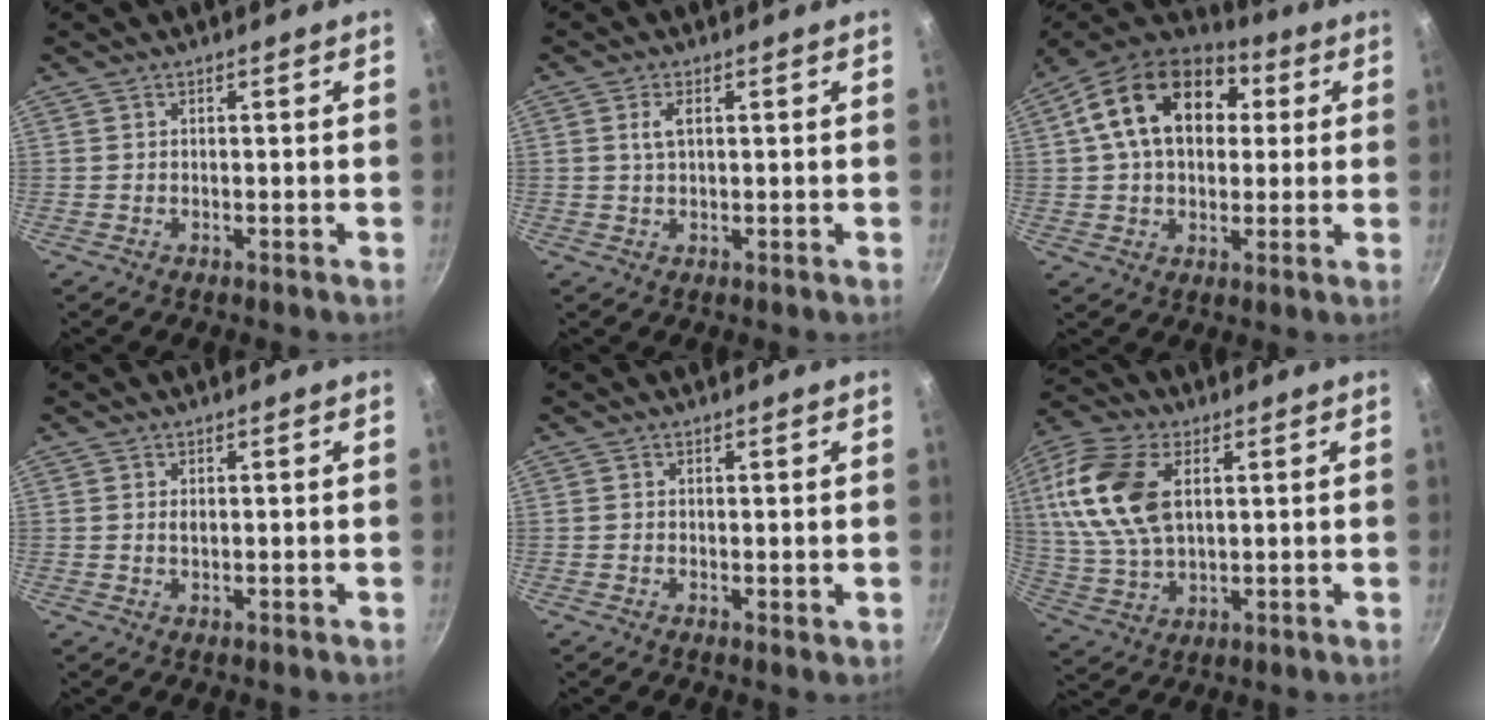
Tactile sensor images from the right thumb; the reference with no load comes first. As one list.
[{"total": 2.7, "force": [0.8, 1.3, 2.2], "torque": [-0.042, 0.002, 0.017]}, {"total": 19.8, "force": [4.7, 13.6, 13.5], "torque": [-0.208, 0.022, 0.061]}, {"total": 1.2, "force": [0.3, 0.7, 1.0], "torque": [-0.017, 0.000, 0.004]}, {"total": 0.8, "force": [0.2, 0.4, 0.7], "torque": [-0.011, -0.003, 0.001]}, {"total": 17.6, "force": [4.6, 10.4, 13.4], "torque": [-0.267, -0.002, 0.088]}]